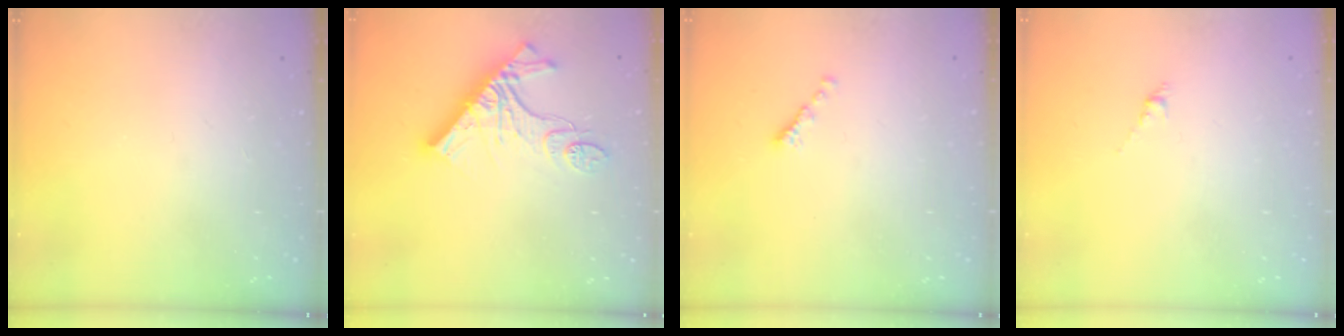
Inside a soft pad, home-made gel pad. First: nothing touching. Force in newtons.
{"total": 14.3, "press": 14.3, "slide": 1.5}
{"total": 0.0}
{"total": 0.0}